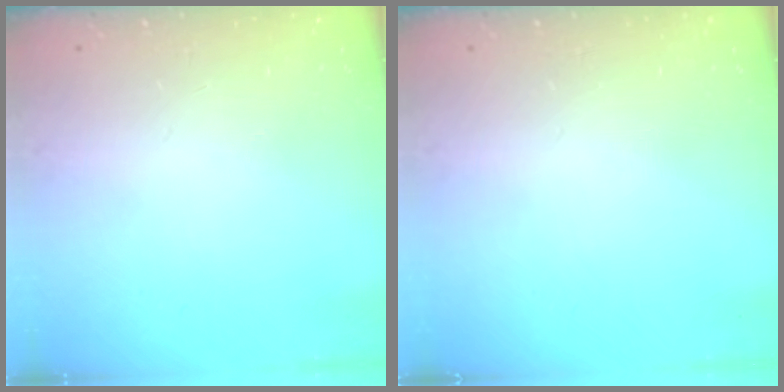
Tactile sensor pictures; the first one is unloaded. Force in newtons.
{"total": 0.0}